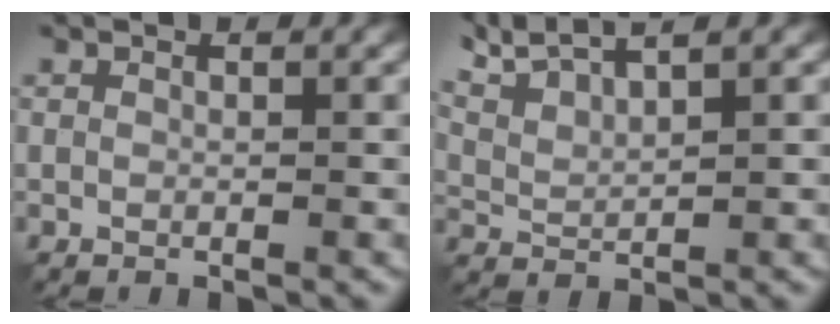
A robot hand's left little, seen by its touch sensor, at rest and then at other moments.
{"total": 4.9, "force": [3.9, 1.0, 2.8], "torque": [-0.066, 0.015, 0.068]}